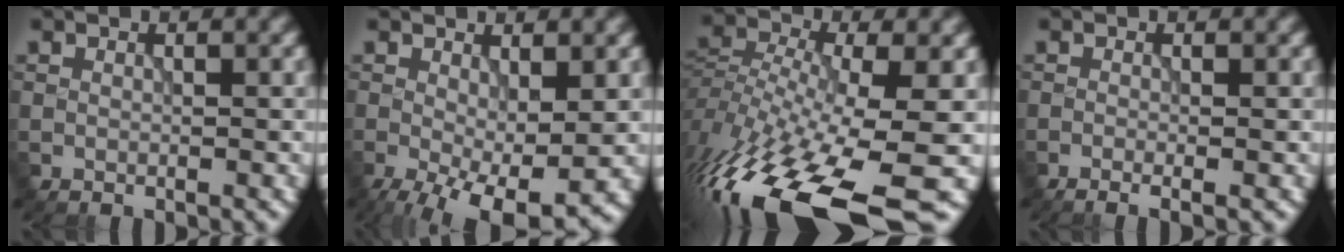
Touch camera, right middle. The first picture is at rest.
{"total": 8.0, "force": [-2.7, 3.2, 6.8], "torque": [-0.131, -0.025, -0.033]}
{"total": 15.8, "force": [-9.1, 5.5, 11.7], "torque": [-0.258, -0.019, -0.152]}
{"total": 1.7, "force": [-0.7, 0.6, 1.4], "torque": [-0.016, -0.004, -0.016]}